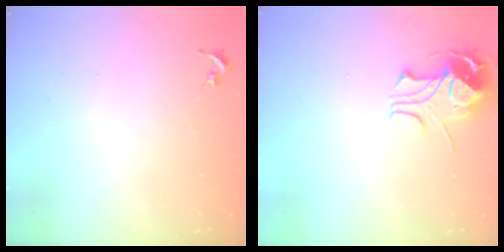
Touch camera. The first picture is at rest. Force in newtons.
{"total": 10.3, "press": 10.2, "slide": 0.9}